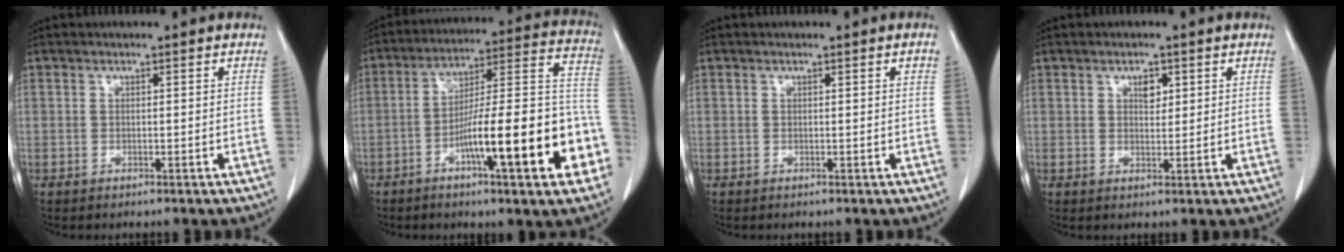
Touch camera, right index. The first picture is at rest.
{"total": 21.3, "force": [-7.9, 2.7, 19.6], "torque": [-0.234, 0.022, -0.115]}
{"total": 0.9, "force": [0.4, 0.0, 0.7], "torque": [-0.010, 0.000, 0.004]}
{"total": 2.3, "force": [1.1, 1.3, 1.6], "torque": [-0.021, -0.001, 0.017]}